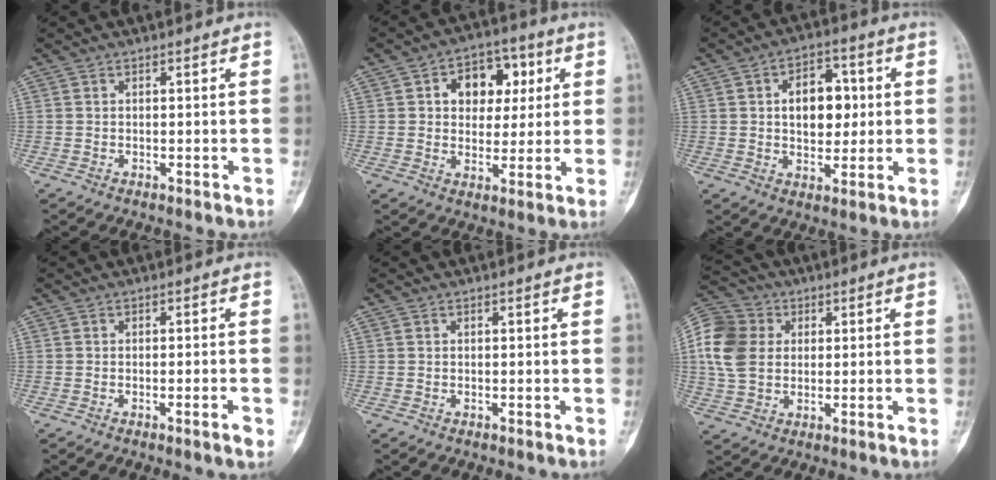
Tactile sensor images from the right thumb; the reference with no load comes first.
{"total": 11.4, "force": [3.1, 8.2, 7.3], "torque": [-0.054, 0.007, 0.044]}
{"total": 10.3, "force": [1.4, 6.7, 7.7], "torque": [-0.079, 0.005, 0.022]}
{"total": 2.1, "force": [-1.0, 0.1, 1.9], "torque": [-0.032, -0.001, -0.015]}
{"total": 0.0}
{"total": 12.2, "force": [1.9, 9.8, 7.0], "torque": [-0.134, 0.009, 0.028]}